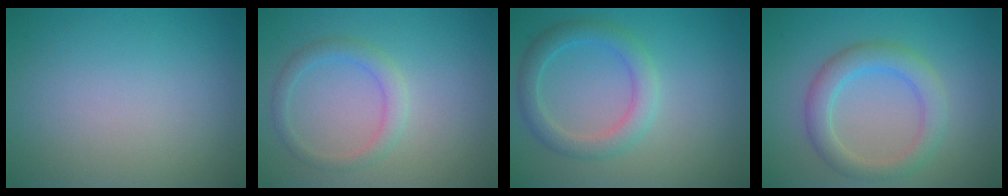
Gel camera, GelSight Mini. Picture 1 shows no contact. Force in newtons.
{"total": 2.1, "press": 2.0, "slide": 0.3}
{"total": 3.2, "press": 3.2, "slide": 0.1}
{"total": 3.7, "press": 3.7, "slide": 0.2}